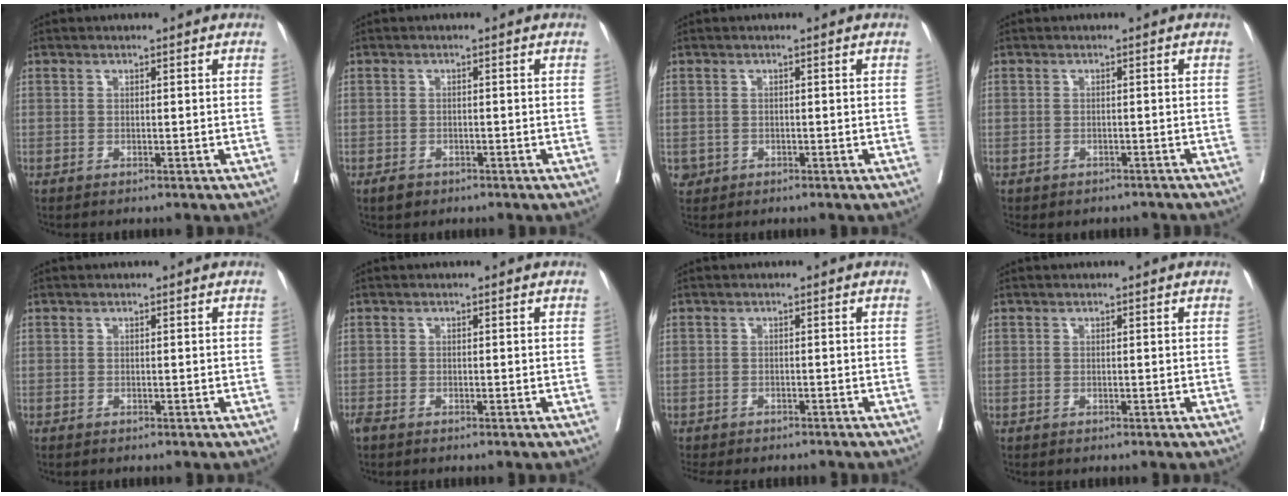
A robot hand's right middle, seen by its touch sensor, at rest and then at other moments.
{"total": 1.7, "force": [-1.2, 1.1, 0.6], "torque": [-0.017, -0.001, -0.015]}
{"total": 1.3, "force": [-0.4, 1.2, 0.1], "torque": [-0.002, 0.006, 0.000]}
{"total": 3.2, "force": [-2.7, 1.7, 0.1], "torque": [-0.001, 0.007, -0.036]}
{"total": 0.0}
{"total": 0.8, "force": [-0.7, 0.2, 0.4], "torque": [-0.023, -0.005, -0.013]}
{"total": 6.7, "force": [-5.8, 2.6, 2.1], "torque": [-0.024, -0.001, -0.075]}
{"total": 0.0}